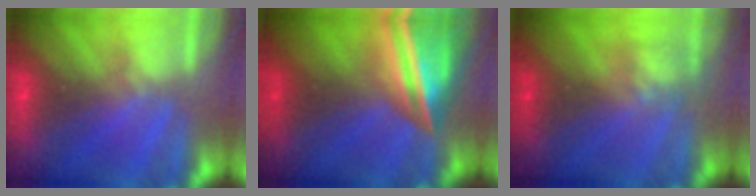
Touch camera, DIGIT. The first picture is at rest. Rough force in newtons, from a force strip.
{"total": 7.5}
{"total": 2.4}